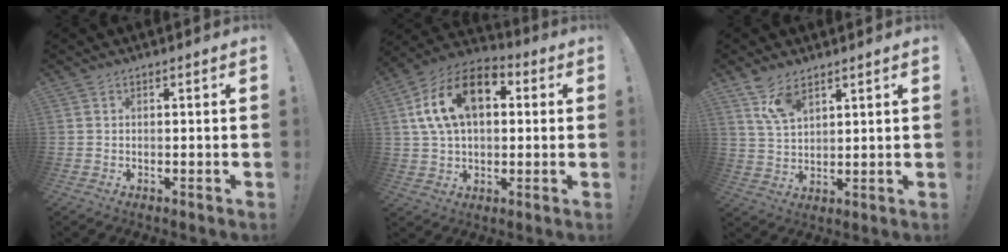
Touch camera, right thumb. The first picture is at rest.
{"total": 17.6, "force": [5.4, 10.9, 12.6], "torque": [-0.223, -0.002, 0.096]}
{"total": 7.8, "force": [5.2, 3.5, 4.6], "torque": [-0.094, -0.019, 0.101]}